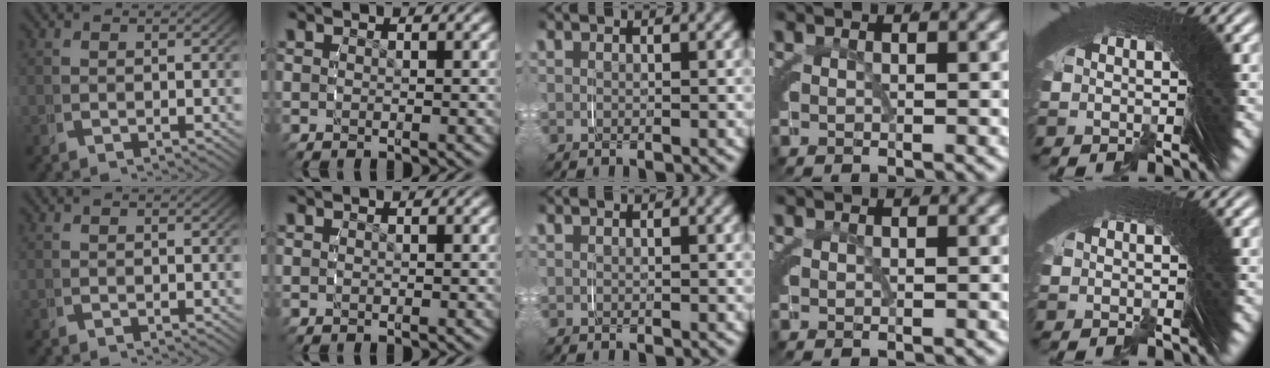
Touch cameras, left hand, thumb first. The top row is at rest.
{}